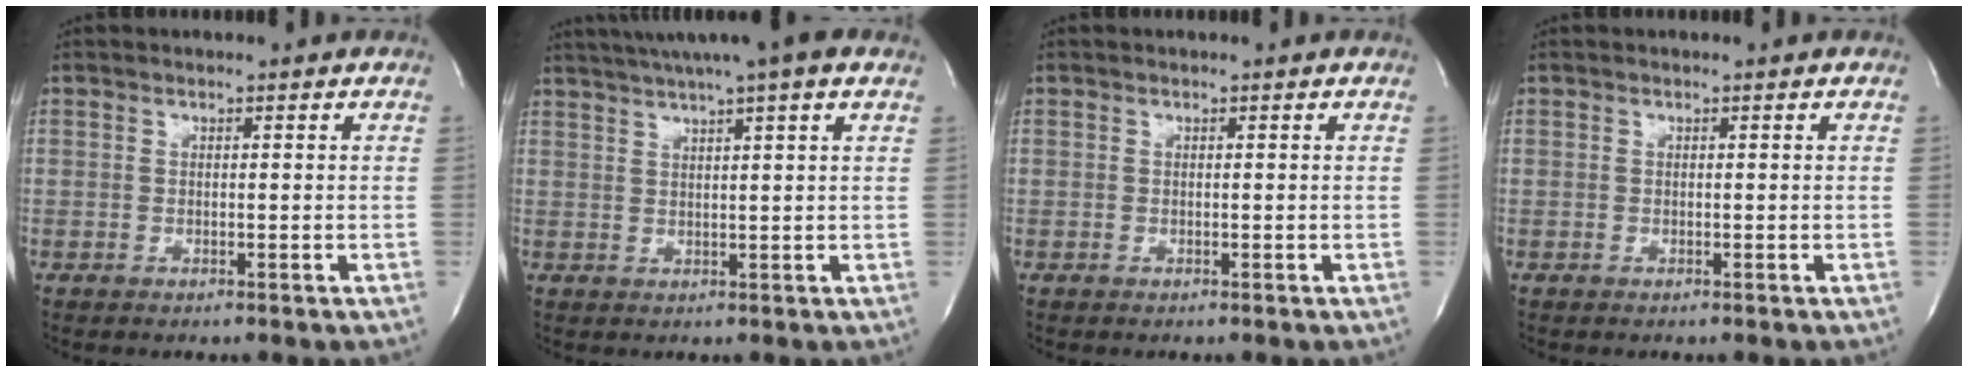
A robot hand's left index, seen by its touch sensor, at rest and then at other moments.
{"total": 10.3, "force": [7.7, 0.0, 6.9], "torque": [-0.117, 0.029, 0.097]}
{"total": 0.0}
{"total": 0.0}